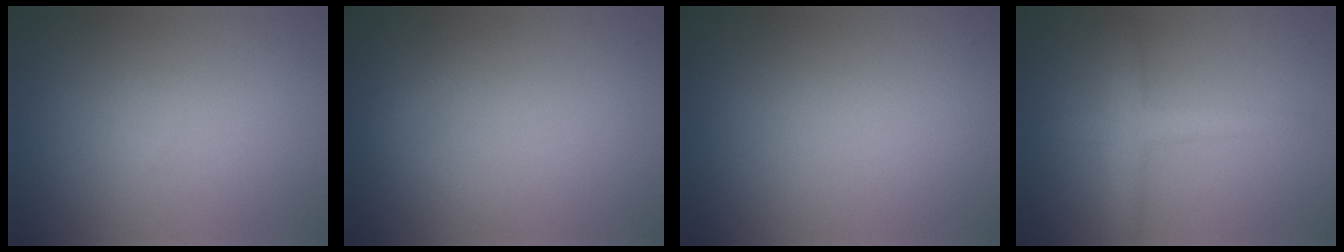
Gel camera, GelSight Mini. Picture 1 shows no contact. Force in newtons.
{"total": 1.2, "press": 1.2, "slide": 0.1}
{"total": 0.0}
{"total": 3.1, "press": 3.1, "slide": 0.2}